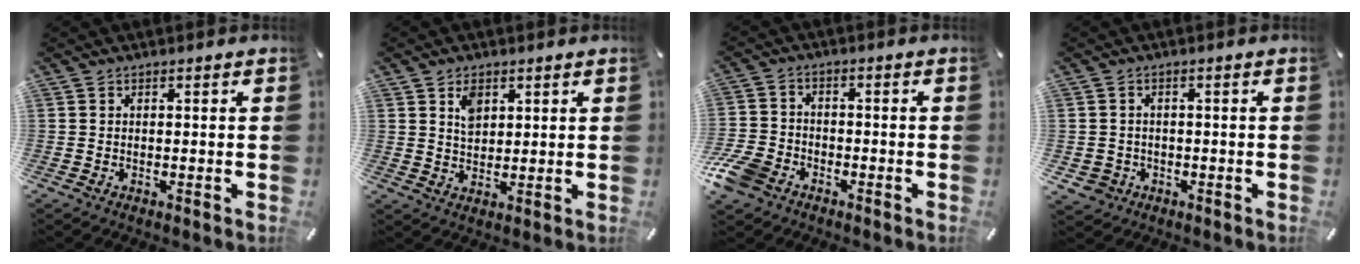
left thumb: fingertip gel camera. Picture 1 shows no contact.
{"total": 4.1, "force": [2.1, 2.9, 1.8], "torque": [-0.025, -0.003, 0.037]}
{"total": 7.8, "force": [-4.7, 5.3, 3.4], "torque": [-0.081, 0.023, -0.089]}
{"total": 3.2, "force": [-1.3, 2.8, 0.7], "torque": [-0.017, 0.004, -0.026]}